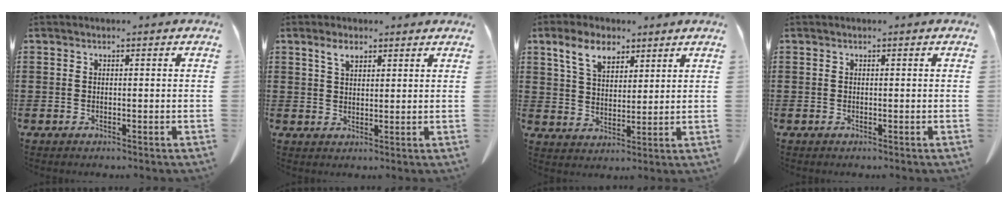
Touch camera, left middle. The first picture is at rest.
{"total": 3.3, "force": [2.2, 1.4, 2.1], "torque": [-0.039, 0.003, 0.037]}
{"total": 7.0, "force": [4.6, 3.8, 3.6], "torque": [-0.081, 0.005, 0.083]}
{"total": 0.0}